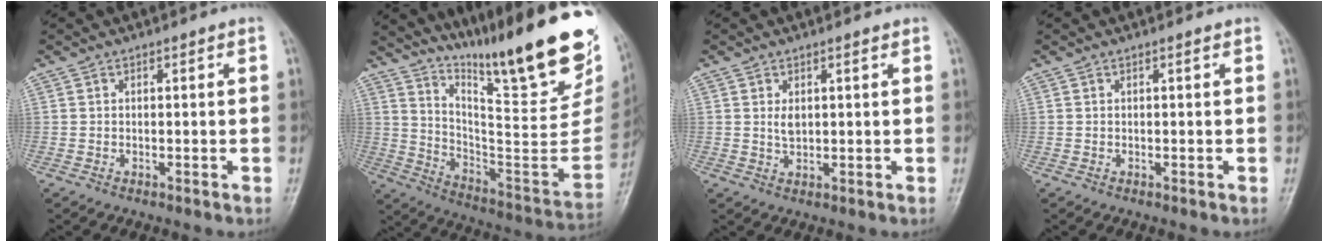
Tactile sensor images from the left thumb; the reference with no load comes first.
{"total": 27.2, "force": [20.0, 4.0, 18.0], "torque": [-0.251, -0.127, 0.313]}
{"total": 2.3, "force": [0.8, 1.3, 1.7], "torque": [-0.023, -0.009, 0.021]}
{"total": 0.0}